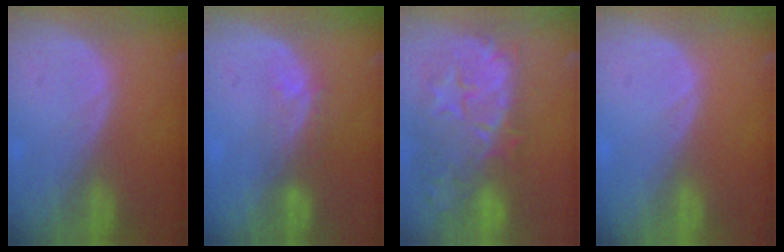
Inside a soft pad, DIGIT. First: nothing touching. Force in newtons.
{"total": 3.4, "press": 3.0, "slide": 1.7}
{"total": 13.1, "press": 11.7, "slide": 6.0}
{"total": 0.0}